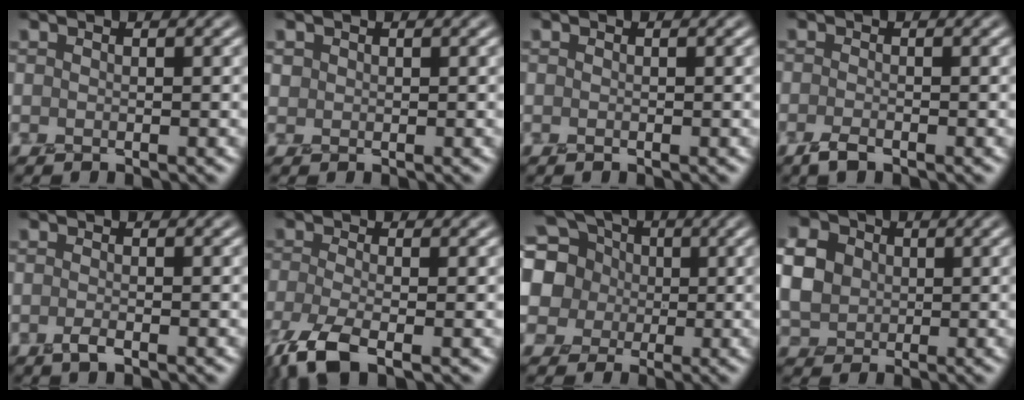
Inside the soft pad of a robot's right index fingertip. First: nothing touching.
{"total": 0.6, "force": [0.2, 0.5, -0.3], "torque": [0.005, 0.005, 0.007]}
{"total": 0.0}
{"total": 1.2, "force": [-1.0, 0.3, 0.7], "torque": [-0.010, 0.000, -0.024]}
{"total": 0.9, "force": [-0.4, 0.3, 0.7], "torque": [-0.013, 0.001, -0.011]}
{"total": 4.8, "force": [-2.9, 1.6, 3.4], "torque": [-0.075, -0.007, -0.065]}
{"total": 10.2, "force": [2.8, 9.2, 3.5], "torque": [-0.086, 0.047, 0.032]}
{"total": 4.7, "force": [1.2, 4.2, 1.8], "torque": [-0.070, 0.023, 0.026]}